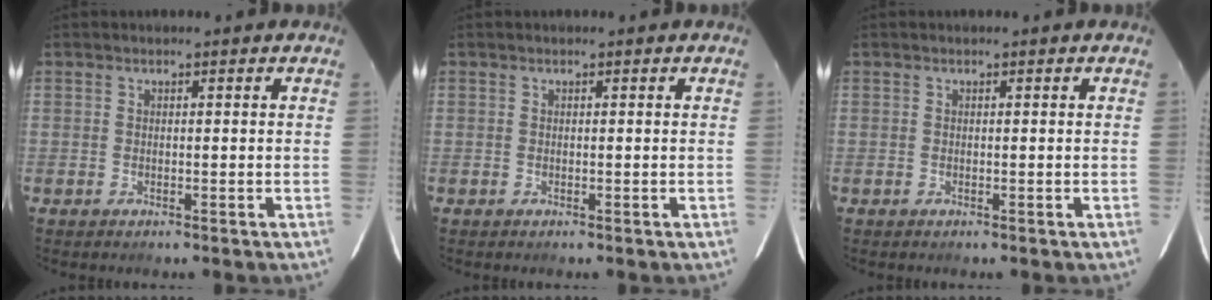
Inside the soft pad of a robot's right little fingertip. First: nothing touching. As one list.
[{"total": 0.0}, {"total": 0.0}]